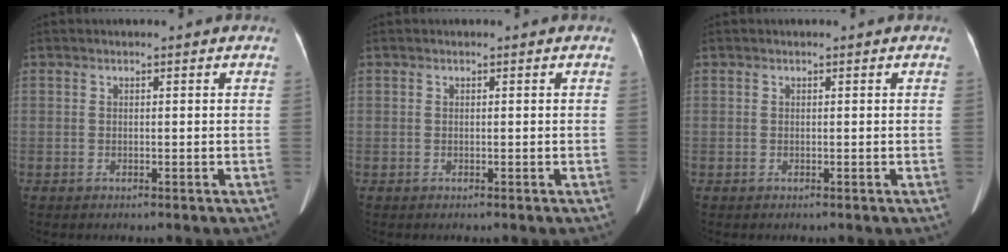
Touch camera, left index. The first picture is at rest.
{"total": 0.0}
{"total": 0.0}